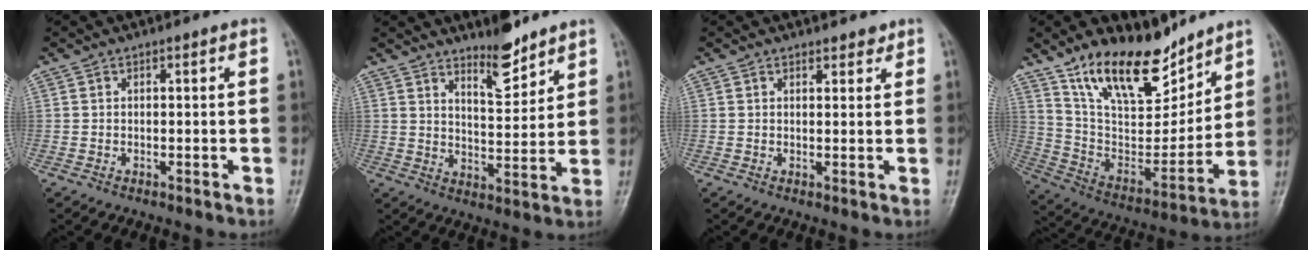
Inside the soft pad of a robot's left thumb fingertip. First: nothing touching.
{"total": 7.7, "force": [6.1, 2.3, 4.1], "torque": [-0.049, -0.055, 0.103]}
{"total": 1.9, "force": [1.5, 0.9, 0.6], "torque": [0.005, -0.010, 0.019]}
{"total": 19.5, "force": [14.1, 8.3, 10.7], "torque": [-0.133, -0.076, 0.259]}